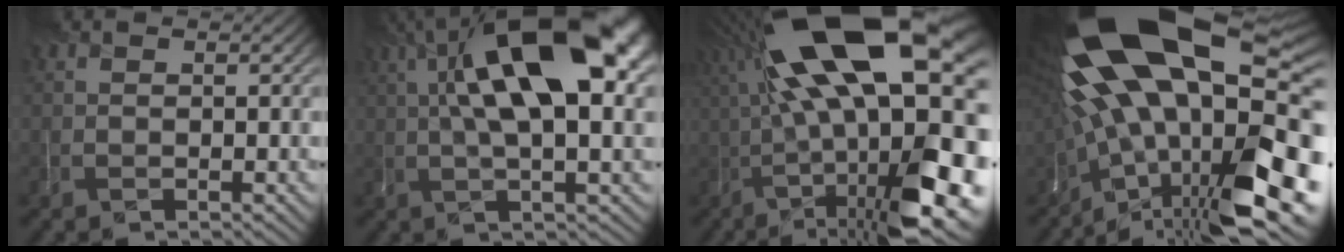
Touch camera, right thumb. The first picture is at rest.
{"total": 15.9, "force": [4.0, 6.1, 14.2], "torque": [-0.236, 0.020, 0.060]}
{"total": 24.0, "force": [2.2, 8.7, 22.3], "torque": [-0.391, -0.007, 0.047]}
{"total": 22.2, "force": [-0.6, 10.1, 19.7], "torque": [-0.324, -0.035, 0.007]}